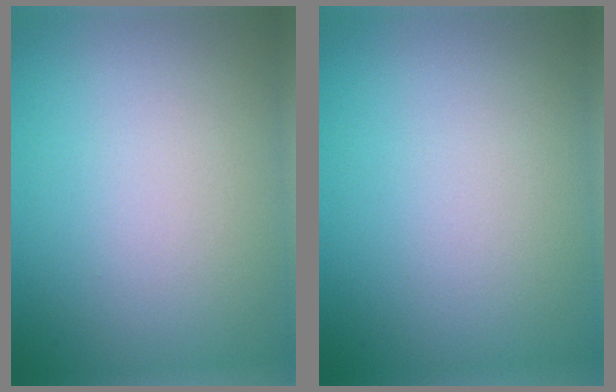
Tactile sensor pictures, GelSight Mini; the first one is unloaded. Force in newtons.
{"total": 0.0}